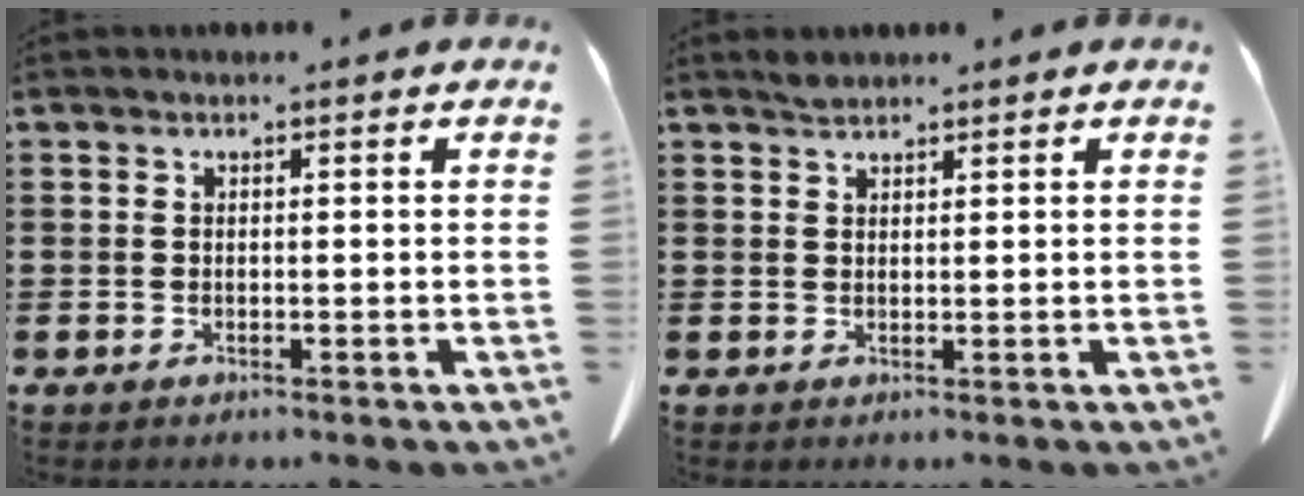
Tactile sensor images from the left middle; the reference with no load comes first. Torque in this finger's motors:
{"motor_torque": [-0.05, 0.05, 0.00, 0.00]}